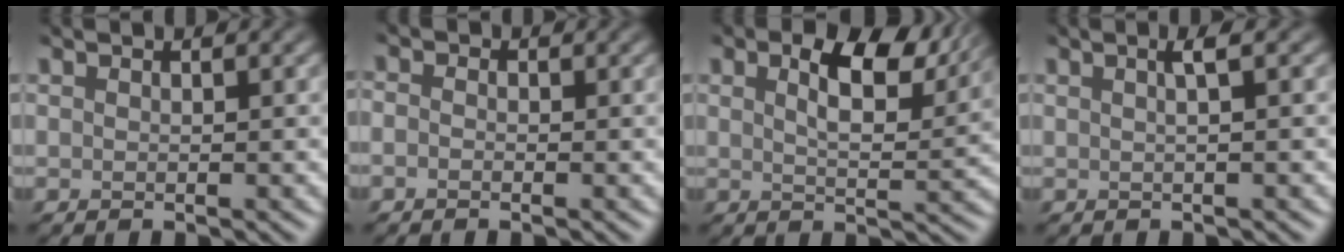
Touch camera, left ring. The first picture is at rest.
{"total": 1.6, "force": [-1.3, 0.1, -0.8], "torque": [-0.007, -0.013, -0.007]}
{"total": 5.2, "force": [2.5, 2.2, 4.0], "torque": [-0.086, -0.008, 0.054]}
{"total": 1.0, "force": [-0.5, 0.1, 0.9], "torque": [-0.018, 0.002, -0.004]}